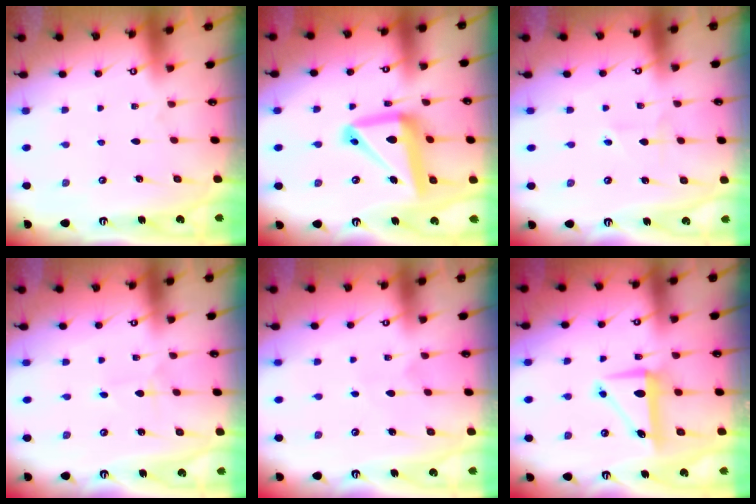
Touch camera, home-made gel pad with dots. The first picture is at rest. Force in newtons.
{"total": 16.1, "press": 16.0, "slide": 1.8}
{"total": 1.5, "press": 1.4, "slide": 0.5}
{"total": 1.1, "press": 1.0, "slide": 0.1}
{"total": 3.9, "press": 3.9, "slide": 0.2}
{"total": 8.1, "press": 8.0, "slide": 1.1}